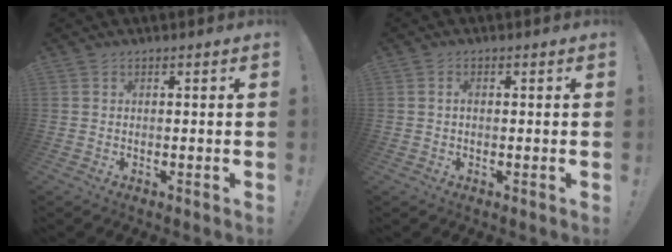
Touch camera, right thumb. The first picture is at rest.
{"total": 1.1, "force": [-0.1, 0.7, 0.7], "torque": [-0.019, 0.006, -0.002]}